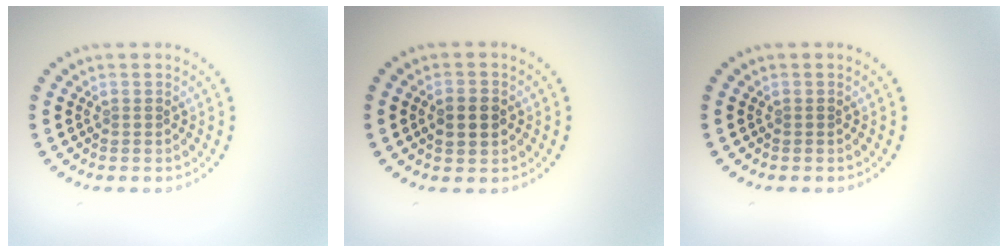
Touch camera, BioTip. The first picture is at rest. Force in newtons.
{"total": 3.0, "press": 3.0, "slide": 0.2}
{"total": 0.0}